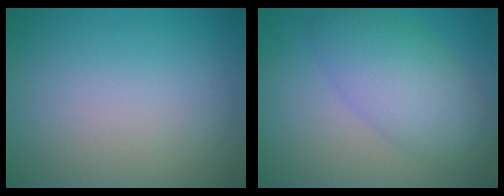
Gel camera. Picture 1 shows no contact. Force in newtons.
{"total": 5.5, "press": 5.5, "slide": 0.1}